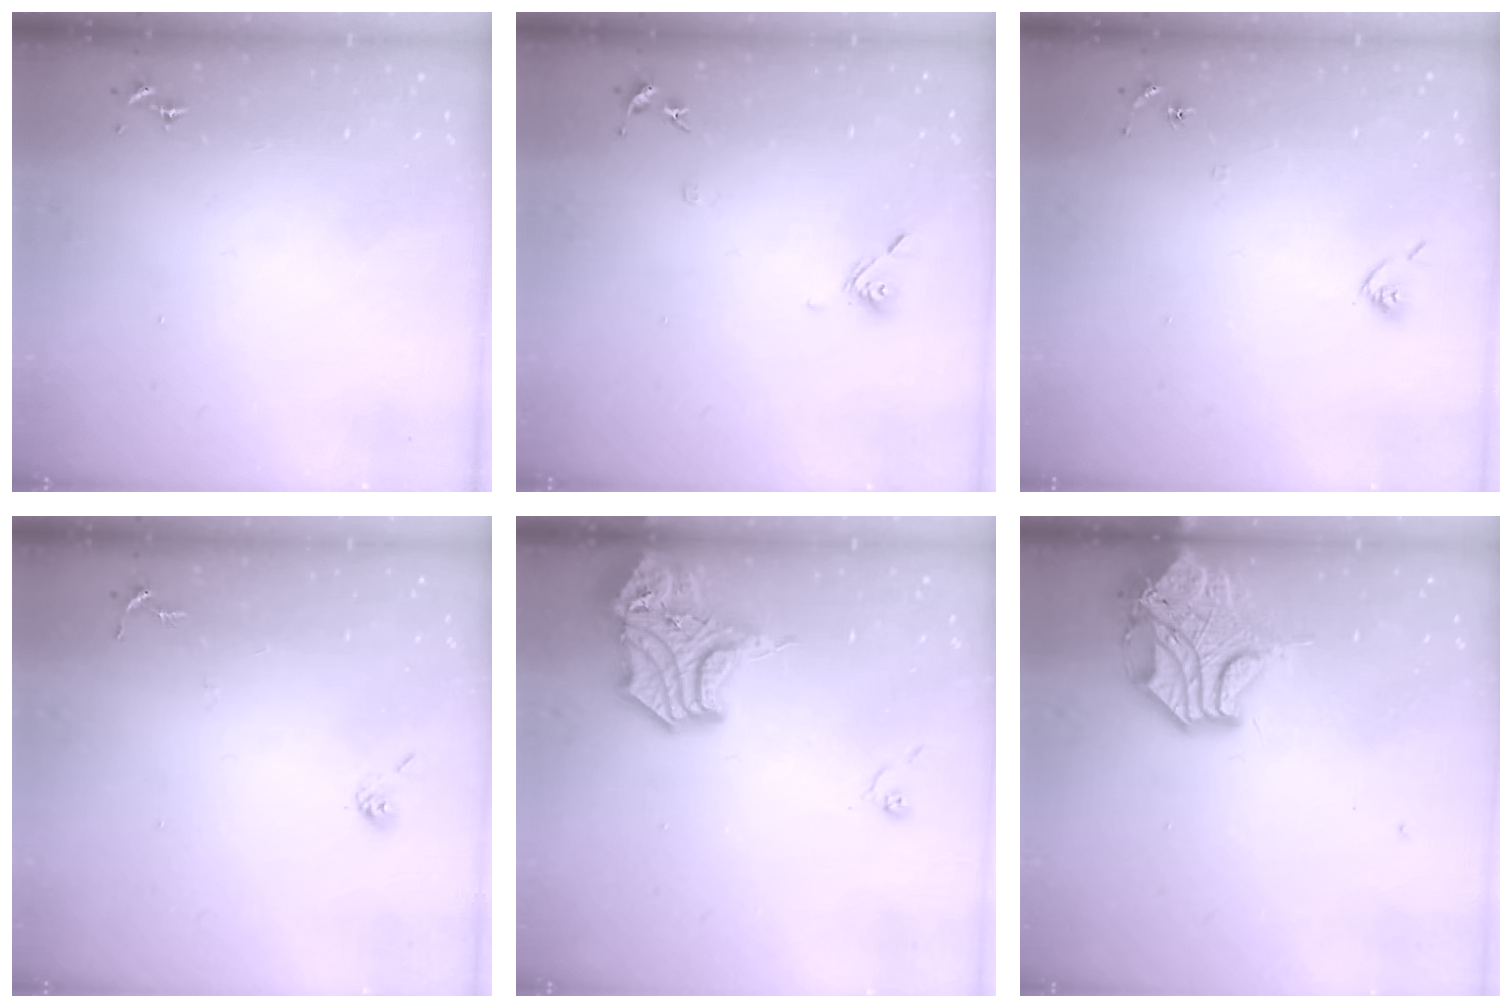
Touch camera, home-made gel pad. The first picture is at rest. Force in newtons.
{"total": 7.5, "press": 7.3, "slide": 1.6}
{"total": 6.1, "press": 6.1, "slide": 0.5}
{"total": 5.9, "press": 5.9, "slide": 0.5}
{"total": 15.8, "press": 15.6, "slide": 2.4}
{"total": 15.0, "press": 14.8, "slide": 2.2}